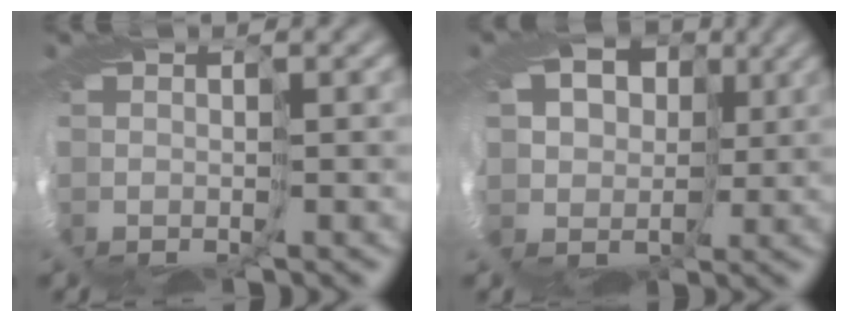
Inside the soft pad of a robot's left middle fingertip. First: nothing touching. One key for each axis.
{"total": 11.4, "fx": 4.5, "fy": 9.3, "fz": 4.8, "tx": -0.085, "ty": 0.037, "tz": 0.067}